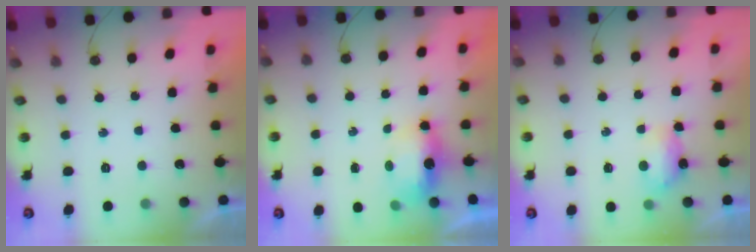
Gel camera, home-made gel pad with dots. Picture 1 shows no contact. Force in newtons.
{"total": 10.8, "press": 7.3, "slide": 8.0}
{"total": 4.5, "press": 4.4, "slide": 0.8}